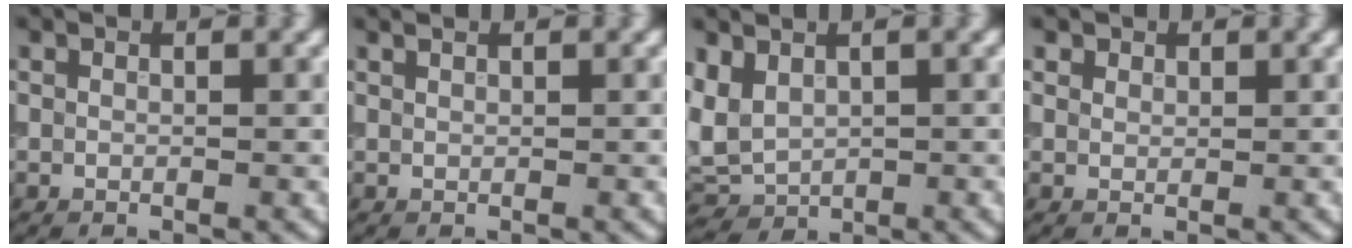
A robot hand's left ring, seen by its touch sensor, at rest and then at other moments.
{"total": 0.5, "force": [0.4, 0.1, 0.3], "torque": [-0.008, -0.001, 0.007]}
{"total": 3.0, "force": [0.6, 2.2, 1.9], "torque": [-0.048, 0.003, 0.012]}
{"total": 1.3, "force": [0.9, 0.9, 0.3], "torque": [-0.010, -0.011, 0.021]}